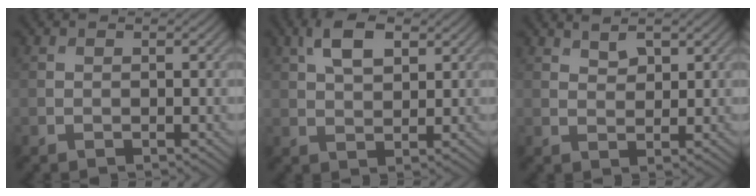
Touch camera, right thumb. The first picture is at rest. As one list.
[{"total": 5.3, "force": [2.4, 2.7, 3.9], "torque": [-0.083, 0.006, 0.043]}, {"total": 2.4, "force": [1.8, 0.9, 1.3], "torque": [-0.022, -0.002, 0.041]}]